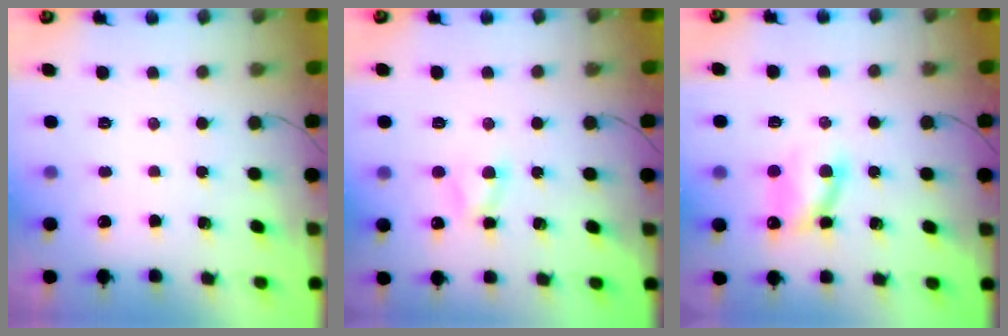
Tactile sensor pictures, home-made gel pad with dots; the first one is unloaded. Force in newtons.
{"total": 3.9, "press": 3.8, "slide": 1.2}
{"total": 8.3, "press": 8.2, "slide": 1.3}